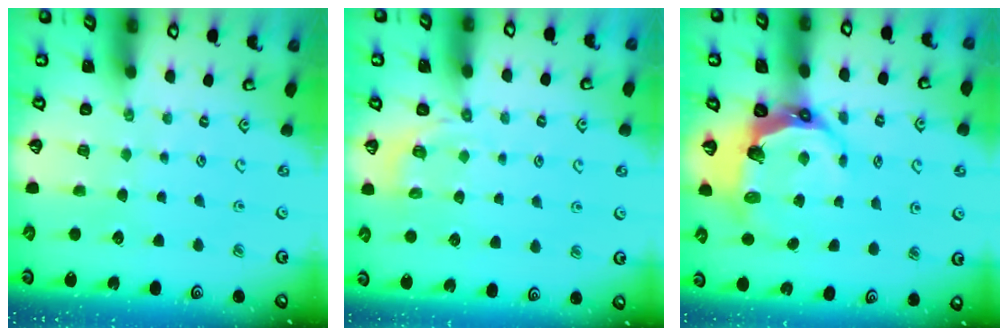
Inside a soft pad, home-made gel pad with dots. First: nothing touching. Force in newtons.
{"total": 2.9, "press": 2.2, "slide": 1.8}
{"total": 9.2, "press": 7.5, "slide": 5.2}